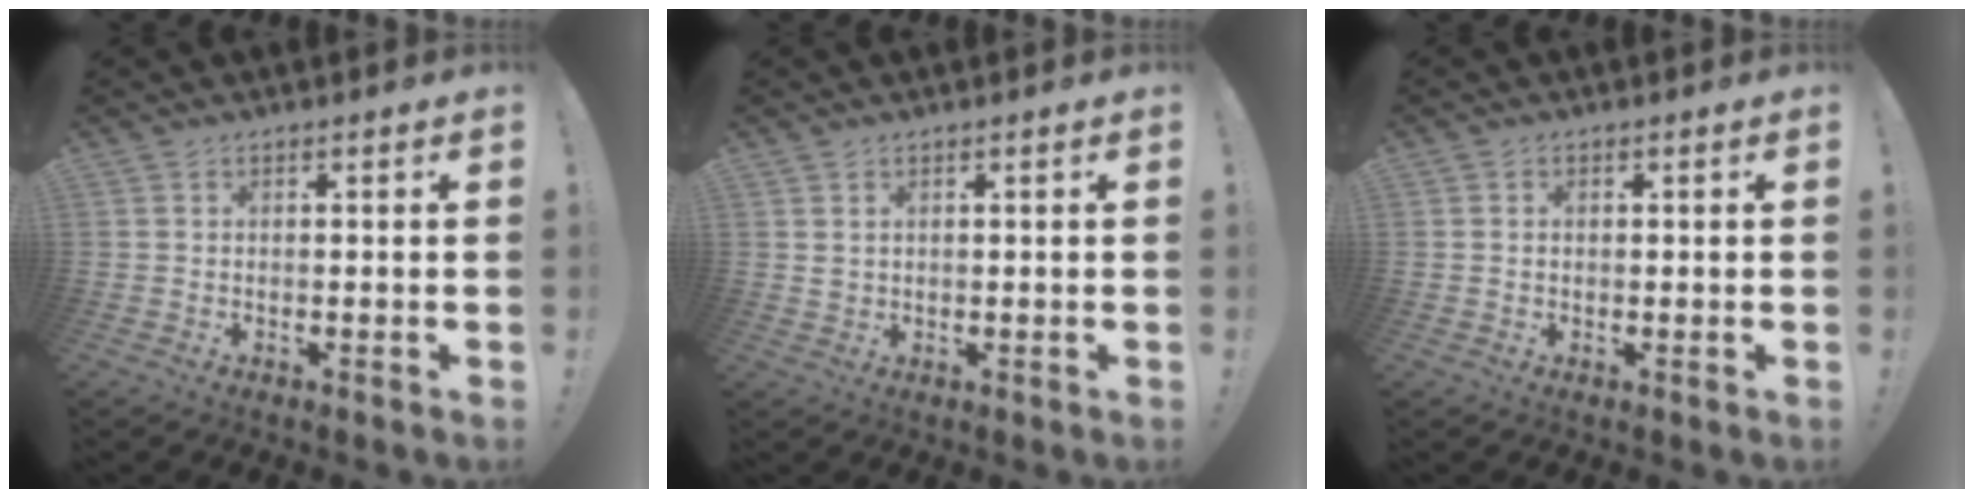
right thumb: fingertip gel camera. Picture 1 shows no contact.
{"total": 2.1, "force": [1.0, 1.6, 0.9], "torque": [-0.017, 0.001, 0.019]}
{"total": 0.7, "force": [0.3, 0.7, 0.2], "torque": [-0.001, 0.002, 0.003]}